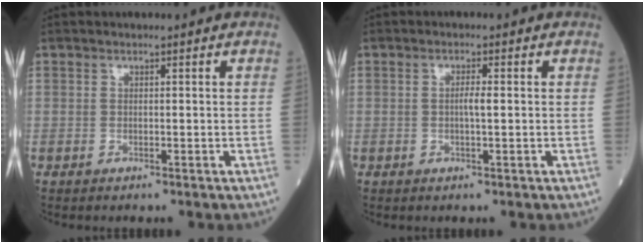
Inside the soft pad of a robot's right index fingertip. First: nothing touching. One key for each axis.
{"total": 1.8, "fx": 0.0, "fy": 0.1, "fz": 1.8, "tx": -0.035, "ty": 0.001, "tz": -0.001}